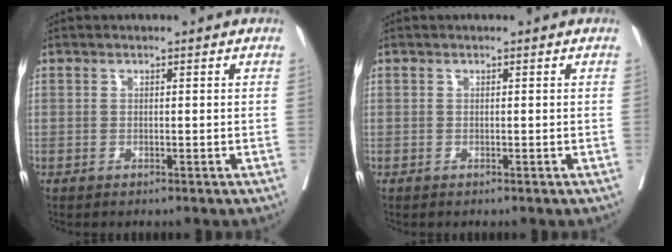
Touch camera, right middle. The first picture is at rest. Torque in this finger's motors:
{"motor_torque": [-0.02, 0.00, -0.01, -0.01]}